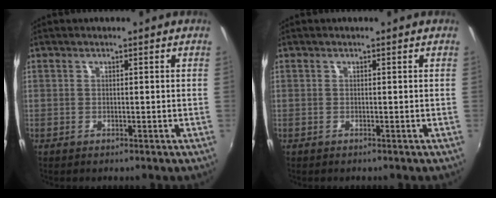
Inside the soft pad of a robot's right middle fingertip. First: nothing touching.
{"total": 0.0}